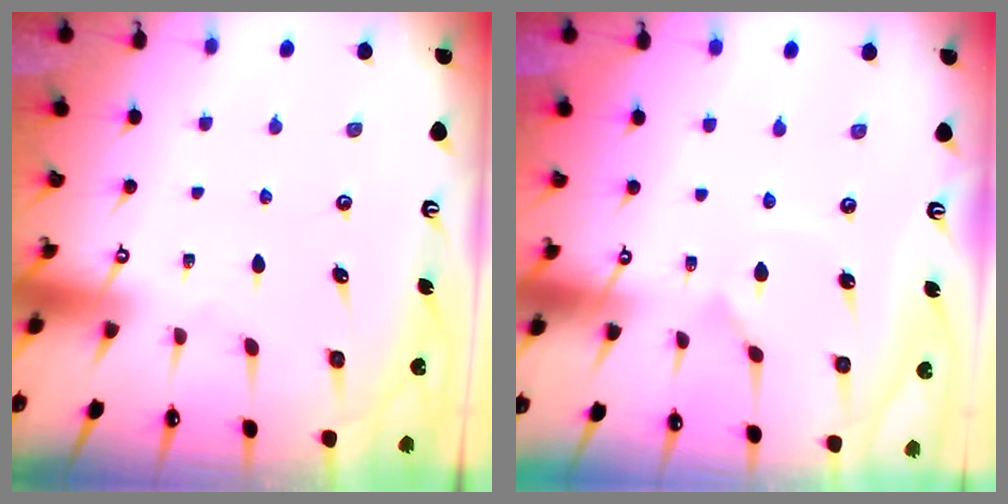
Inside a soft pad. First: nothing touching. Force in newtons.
{"total": 2.1, "press": 2.1, "slide": 0.0}